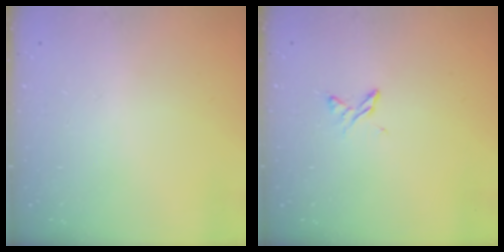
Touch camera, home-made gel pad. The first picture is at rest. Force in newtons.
{"total": 4.1, "press": 4.0, "slide": 0.5}